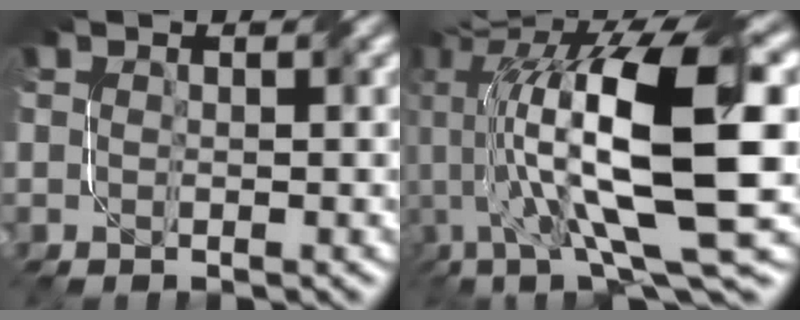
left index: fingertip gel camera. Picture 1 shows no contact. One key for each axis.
{"total": 15.8, "fx": -0.7, "fy": 4.8, "fz": 15.0, "tx": -0.266, "ty": 0.019, "tz": -0.005}